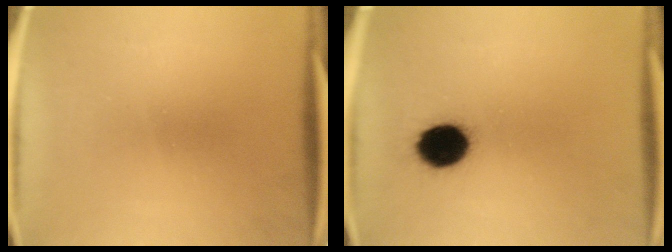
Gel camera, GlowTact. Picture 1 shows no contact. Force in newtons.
{"total": 9.9}